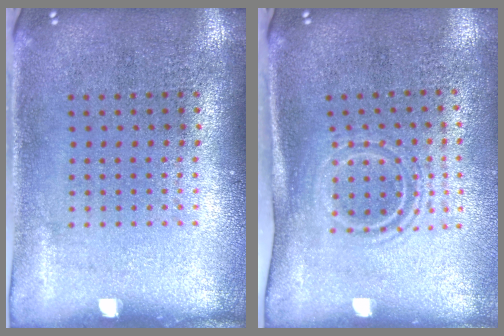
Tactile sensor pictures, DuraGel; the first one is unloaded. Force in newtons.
{"total": 1.6, "press": 1.1, "slide": 1.1}